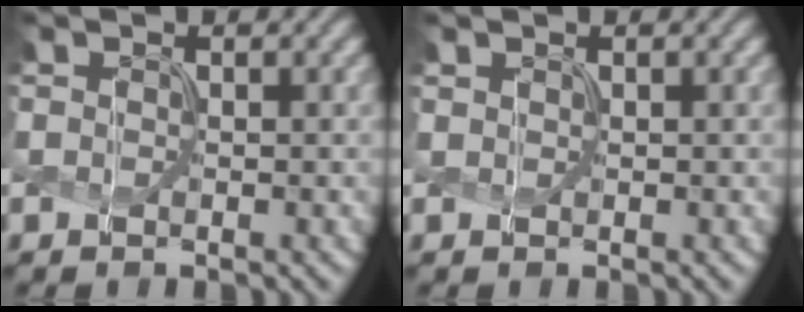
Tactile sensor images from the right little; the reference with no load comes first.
{"total": 0.0}